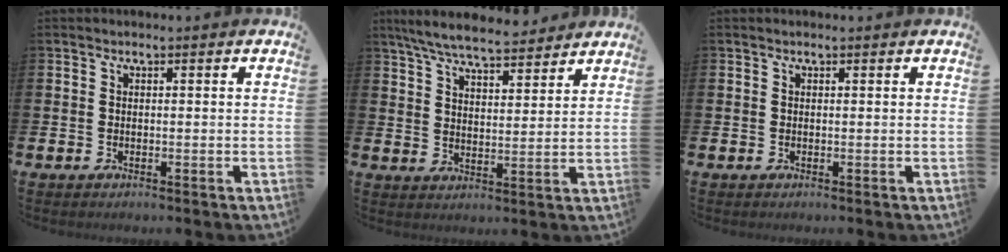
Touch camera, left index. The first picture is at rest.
{"total": 7.0, "force": [6.6, 1.0, 2.2], "torque": [-0.063, -0.030, 0.118]}
{"total": 0.0}